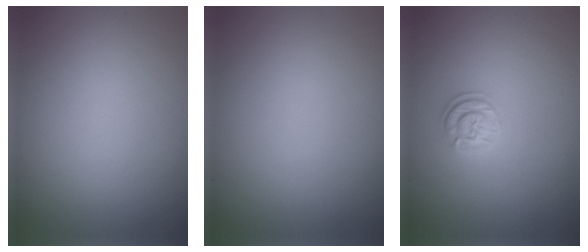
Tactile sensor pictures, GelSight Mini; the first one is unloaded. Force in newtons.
{"total": 0.0}
{"total": 1.7, "press": 1.7, "slide": 0.5}